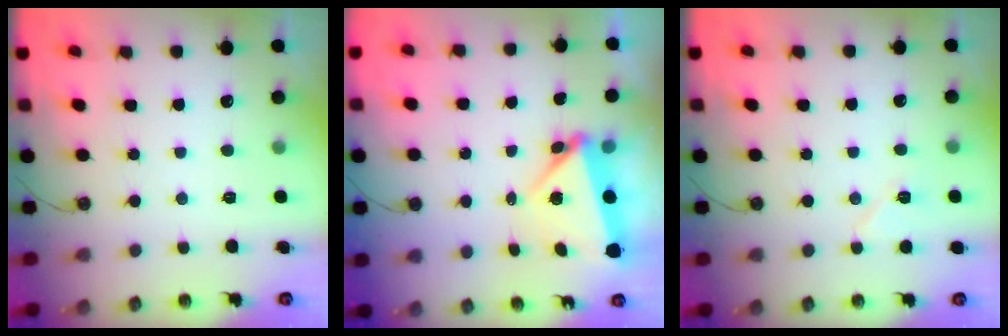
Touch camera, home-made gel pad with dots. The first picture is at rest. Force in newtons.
{"total": 5.9, "press": 5.9, "slide": 0.6}
{"total": 6.6, "press": 6.4, "slide": 1.7}